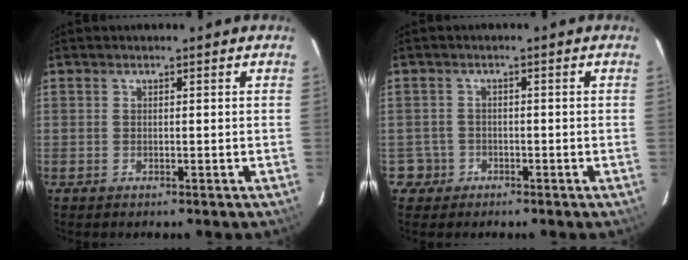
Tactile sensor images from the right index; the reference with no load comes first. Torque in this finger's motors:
{"motor_torque": [-0.17, 0.12, -0.77, -0.21]}